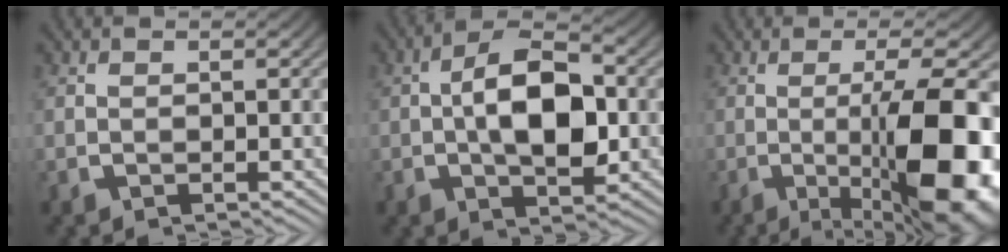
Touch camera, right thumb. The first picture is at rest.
{"total": 8.6, "force": [-0.8, 4.9, 7.1], "torque": [-0.125, -0.014, -0.010]}
{"total": 13.8, "force": [-3.5, 4.8, 12.5], "torque": [-0.174, -0.025, -0.039]}